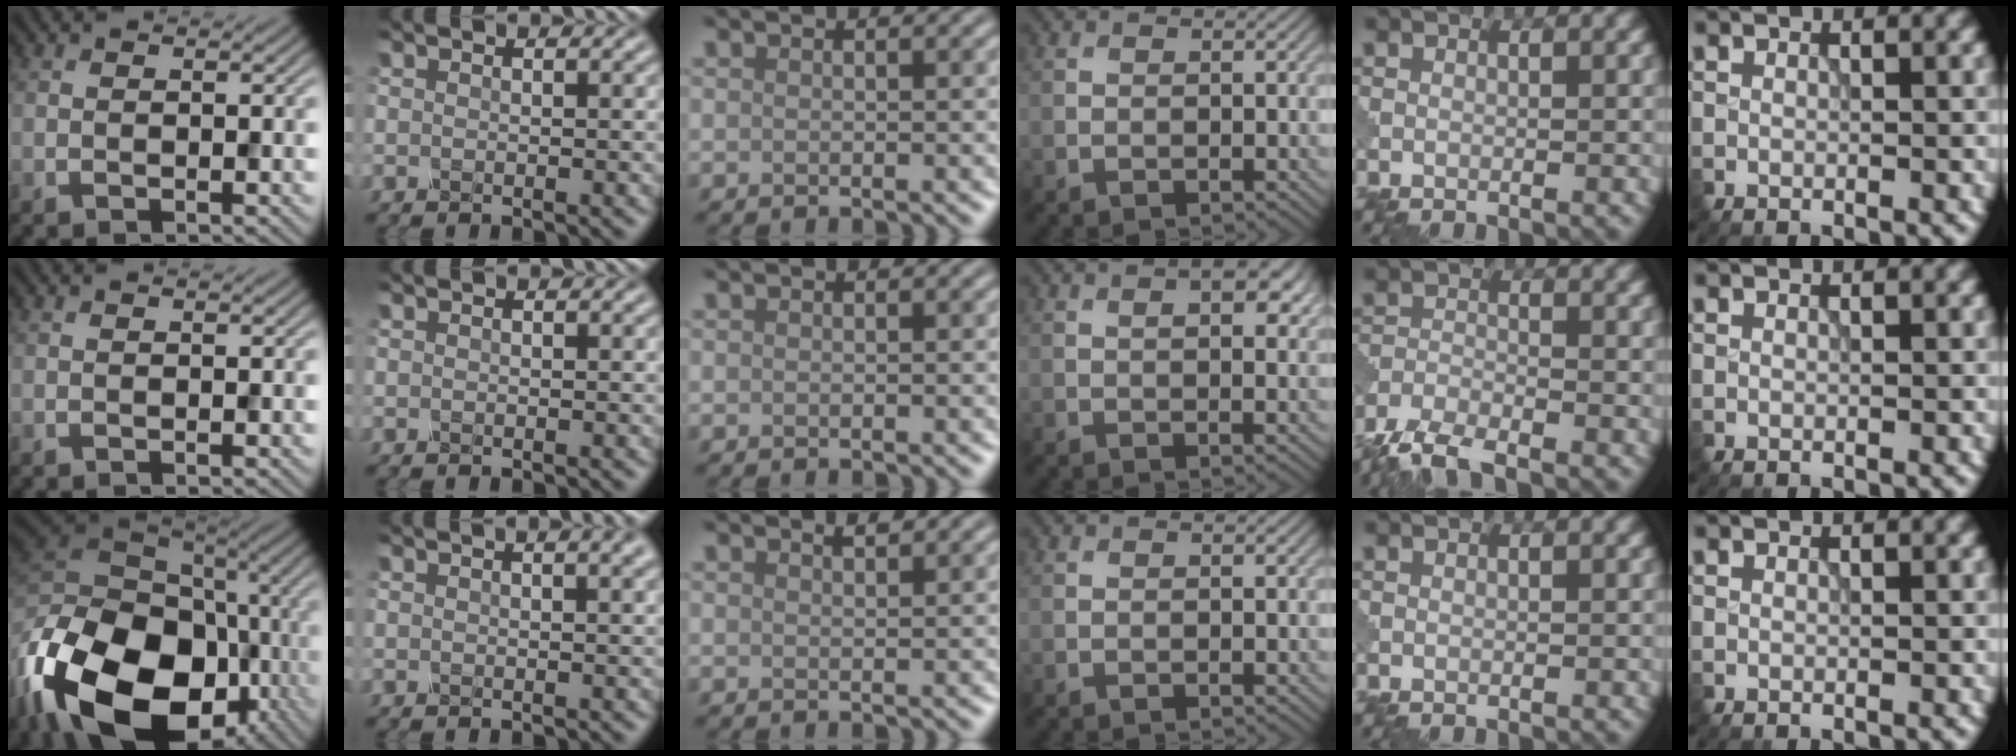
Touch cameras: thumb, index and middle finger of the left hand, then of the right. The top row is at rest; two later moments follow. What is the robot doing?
{"motion": "shake", "object": "sieve"}